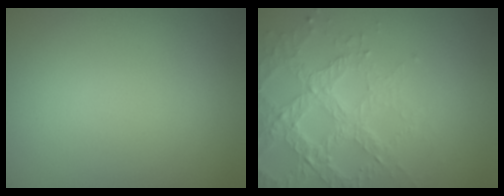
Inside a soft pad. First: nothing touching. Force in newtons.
{"total": 4.4, "press": 4.1, "slide": 1.6}